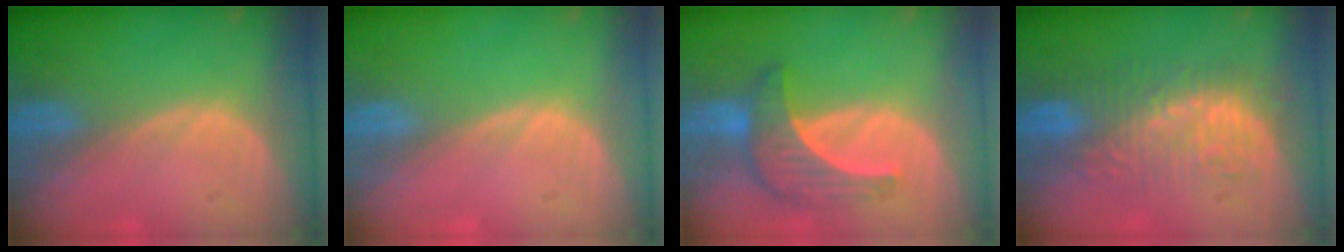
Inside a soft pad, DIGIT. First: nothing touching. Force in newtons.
{"total": 0.0}
{"total": 7.0, "press": 6.9, "slide": 1.4}
{"total": 8.9, "press": 8.7, "slide": 1.4}